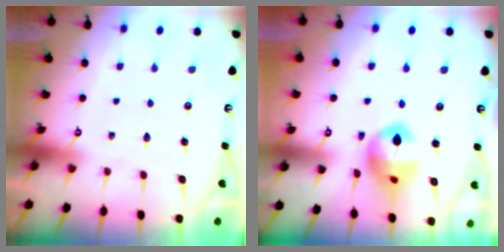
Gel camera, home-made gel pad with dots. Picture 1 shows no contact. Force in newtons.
{"total": 12.4, "press": 12.4, "slide": 1.2}